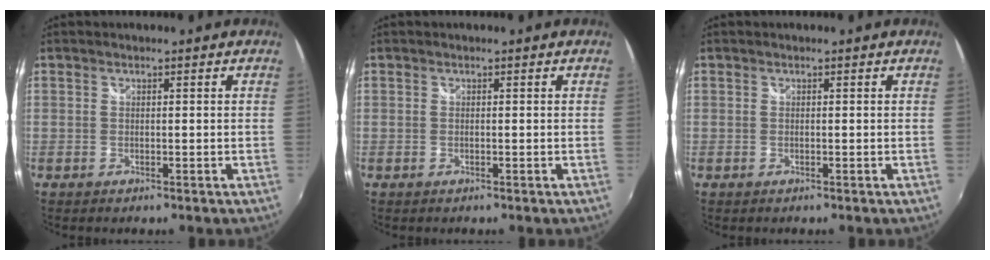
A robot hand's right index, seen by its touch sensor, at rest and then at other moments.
{"total": 0.0}
{"total": 0.0}